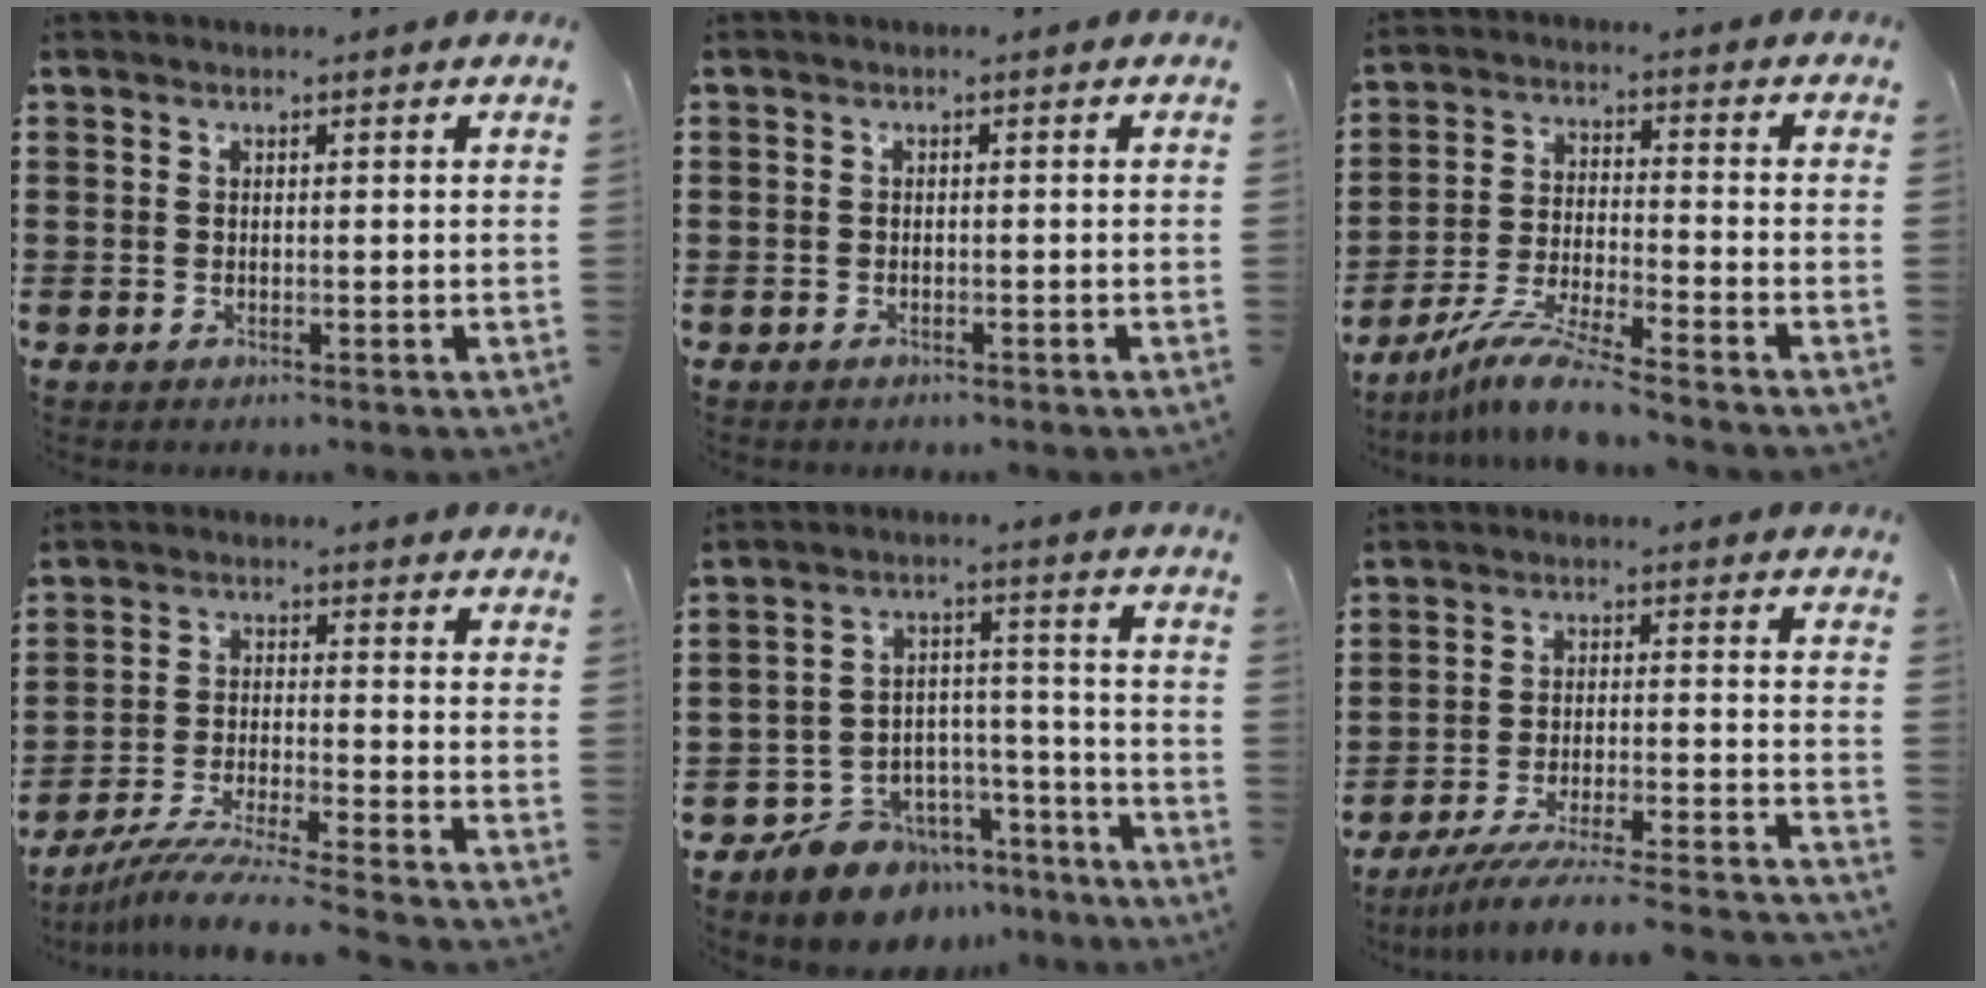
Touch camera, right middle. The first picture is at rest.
{"total": 0.9, "force": [-0.7, 0.6, -0.1], "torque": [0.001, 0.004, -0.018]}
{"total": 8.5, "force": [-7.3, 0.1, 4.3], "torque": [-0.088, -0.006, -0.142]}
{"total": 6.9, "force": [-6.3, -0.5, 2.6], "torque": [-0.055, -0.015, -0.124]}
{"total": 9.1, "force": [-8.1, 4.0, 0.4], "torque": [-0.014, 0.033, -0.154]}
{"total": 7.0, "force": [-6.4, -0.4, 2.8], "torque": [-0.057, -0.012, -0.127]}